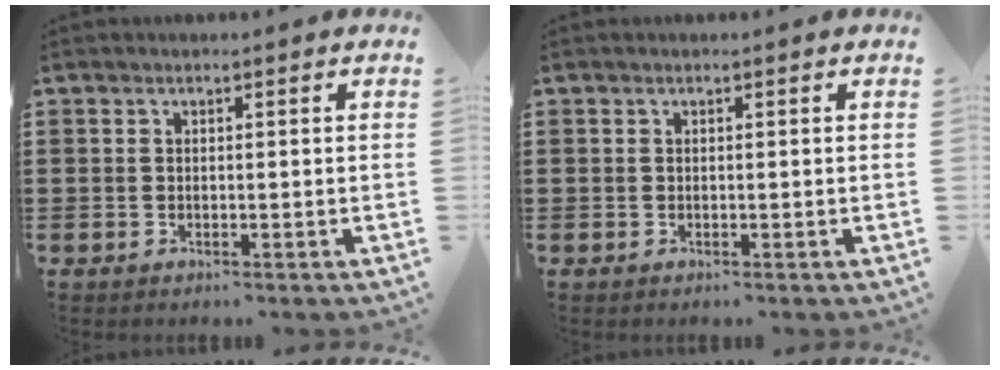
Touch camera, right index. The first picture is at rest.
{"total": 0.0}